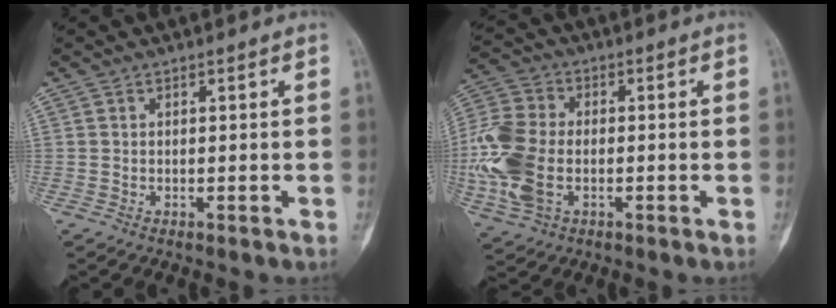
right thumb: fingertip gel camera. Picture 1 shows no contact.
{"total": 15.2, "force": [-2.6, 10.0, 11.1], "torque": [-0.258, 0.005, -0.050]}